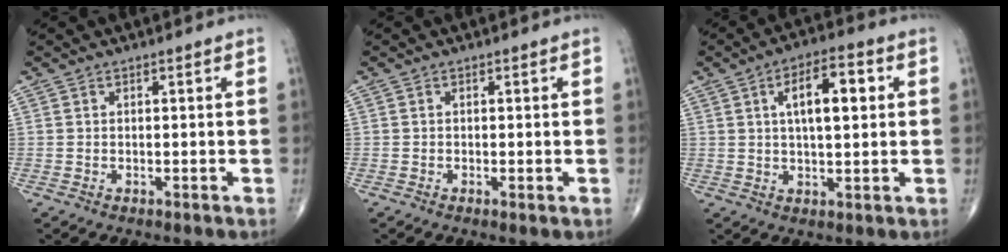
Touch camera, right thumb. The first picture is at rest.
{"total": 0.8, "force": [-0.2, 0.2, 0.8], "torque": [-0.019, -0.004, -0.006]}
{"total": 9.9, "force": [2.5, 4.0, 8.7], "torque": [-0.124, 0.007, 0.034]}